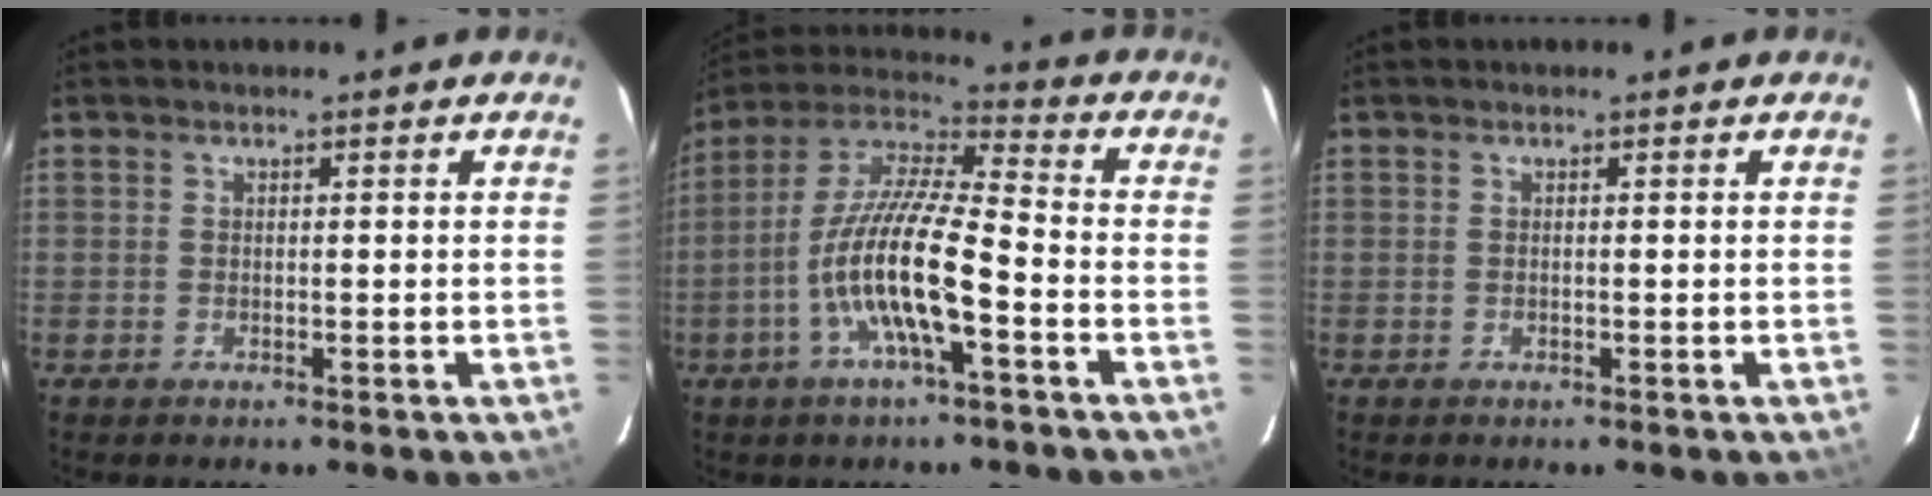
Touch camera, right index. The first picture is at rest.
{"total": 14.4, "force": [-5.1, 2.7, 13.2], "torque": [-0.259, -0.005, -0.104]}
{"total": 0.0}